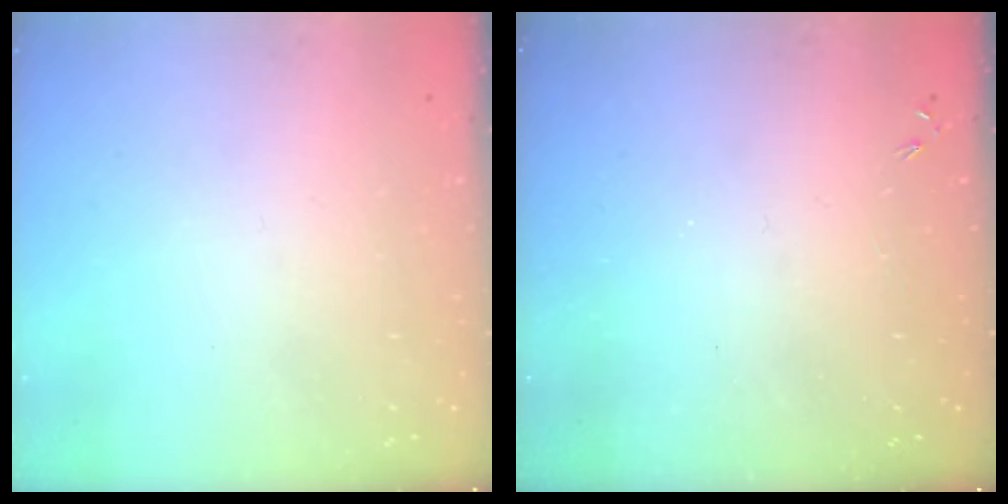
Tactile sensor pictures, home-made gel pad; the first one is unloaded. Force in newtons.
{"total": 0.0}